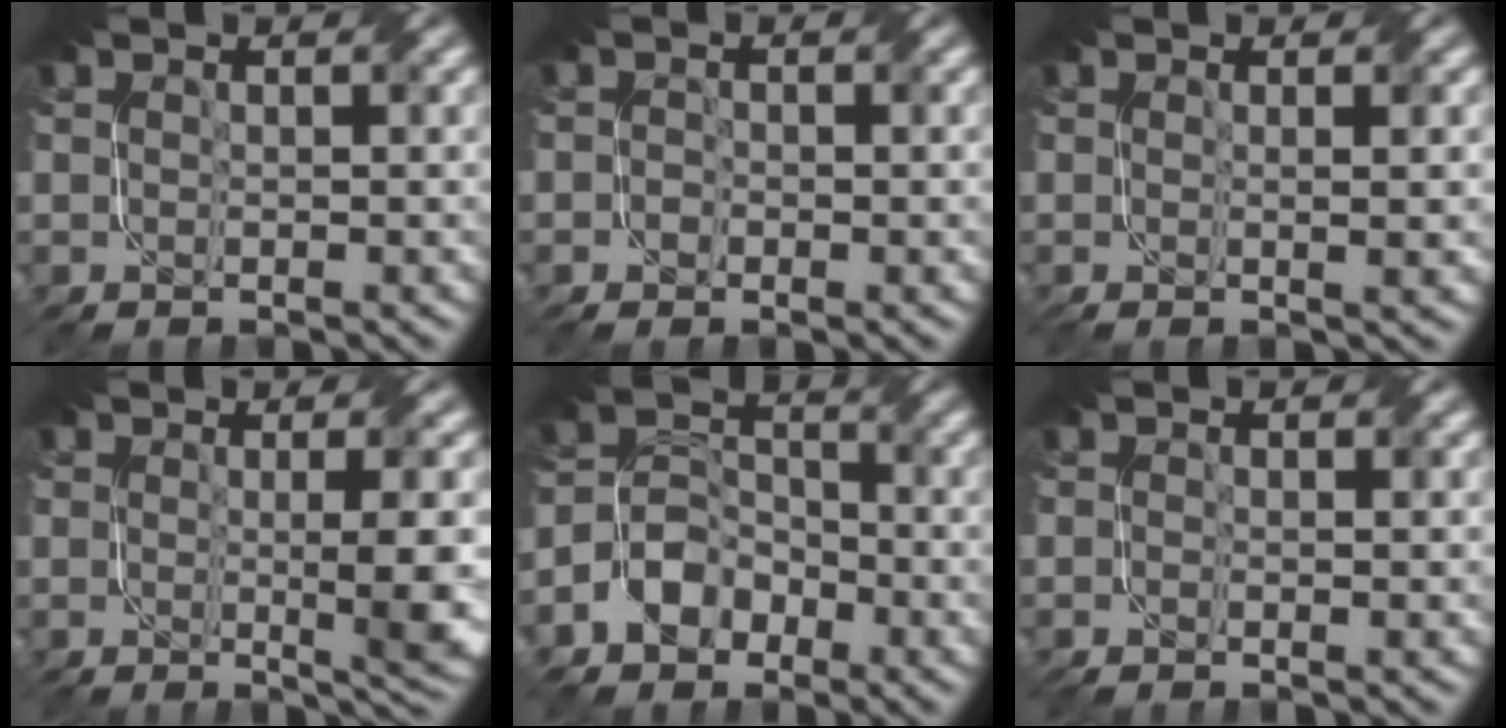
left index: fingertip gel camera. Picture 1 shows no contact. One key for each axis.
{"total": 1.2, "fx": -0.6, "fy": 0.8, "fz": 0.7, "tx": -0.012, "ty": -0.001, "tz": -0.013}
{"total": 2.2, "fx": 0.1, "fy": 0.6, "fz": 2.1, "tx": -0.026, "ty": -0.001, "tz": -0.002}
{"total": 5.3, "fx": -0.1, "fy": 1.1, "fz": 5.1, "tx": -0.071, "ty": -0.010, "tz": 0.003}
{"total": 4.8, "fx": -2.7, "fy": 3.5, "fz": 1.9, "tx": -0.024, "ty": 0.007, "tz": -0.059}
{"total": 0.9, "fx": -0.3, "fy": 0.2, "fz": 0.8, "tx": -0.016, "ty": -0.007, "tz": -0.008}